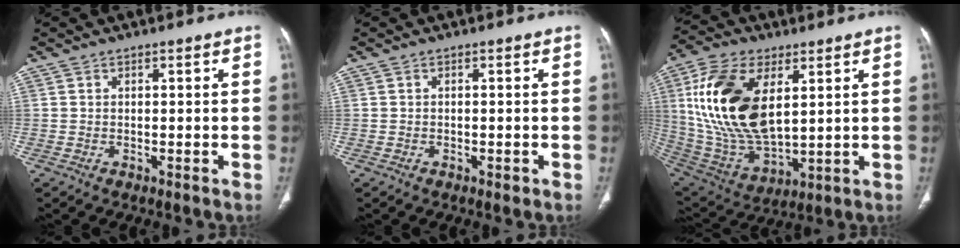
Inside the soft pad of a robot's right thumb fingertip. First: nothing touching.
{"total": 0.9, "force": [-0.4, 0.5, 0.6], "torque": [-0.009, -0.001, -0.005]}
{"total": 21.9, "force": [5.6, 11.6, 17.8], "torque": [-0.347, -0.024, 0.112]}